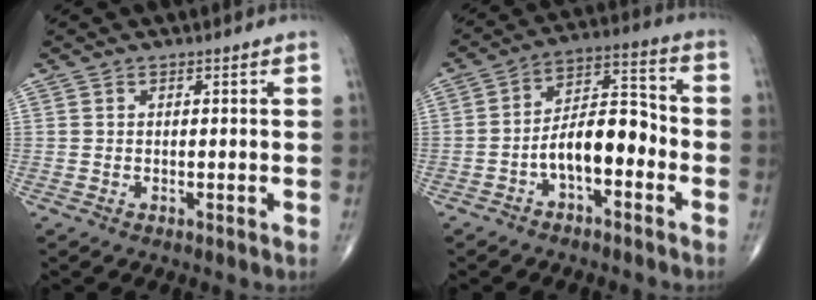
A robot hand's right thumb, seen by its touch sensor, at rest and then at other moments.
{"total": 10.3, "force": [-3.5, 4.9, 8.3], "torque": [-0.124, 0.050, -0.067]}